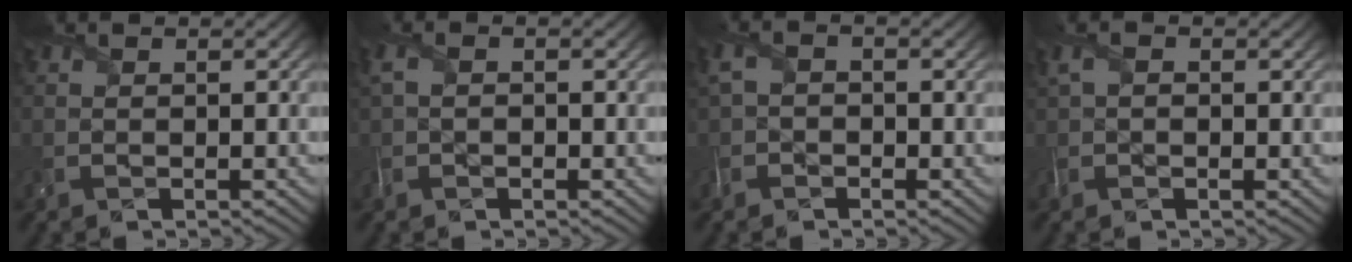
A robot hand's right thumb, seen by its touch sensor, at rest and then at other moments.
{"total": 2.6, "force": [0.1, 1.6, 2.1], "torque": [-0.057, 0.004, -0.003]}
{"total": 2.6, "force": [-0.6, 2.0, 1.7], "torque": [-0.051, 0.002, -0.020]}
{"total": 2.5, "force": [0.6, 1.5, 1.9], "torque": [-0.048, 0.005, 0.008]}